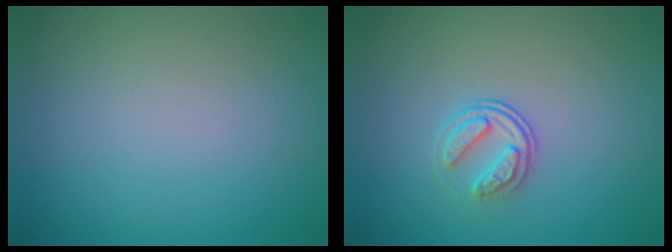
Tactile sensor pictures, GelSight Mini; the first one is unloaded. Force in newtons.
{"total": 2.3, "press": 1.7, "slide": 1.6}